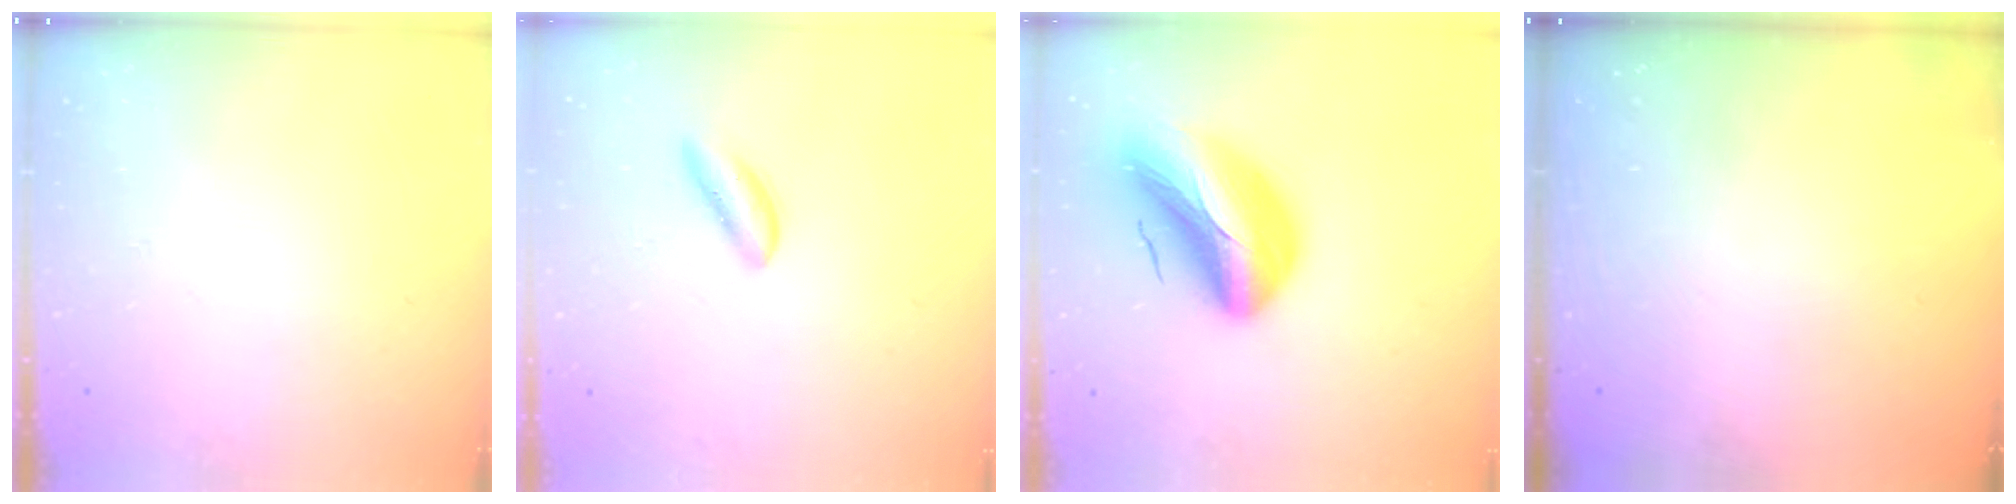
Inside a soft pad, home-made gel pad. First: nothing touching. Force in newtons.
{"total": 1.6, "press": 1.5, "slide": 0.3}
{"total": 17.0, "press": 16.2, "slide": 5.0}
{"total": 0.0}